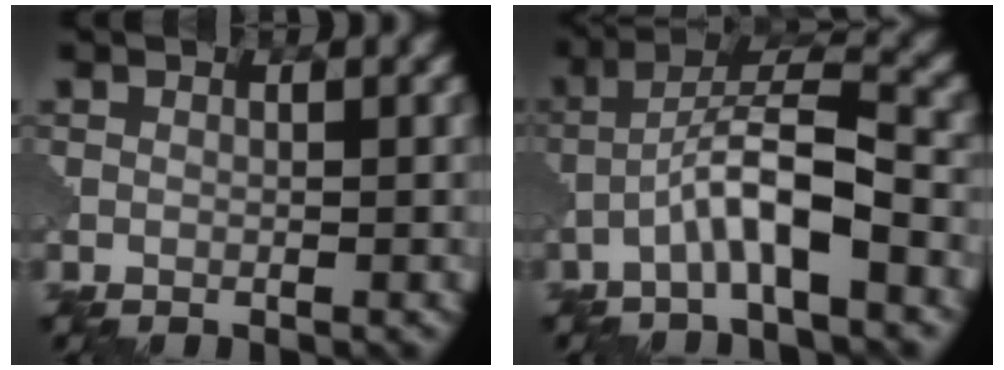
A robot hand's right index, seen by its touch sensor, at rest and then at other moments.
{"total": 5.9, "force": [-2.5, 1.1, 5.2], "torque": [-0.095, 0.022, -0.051]}